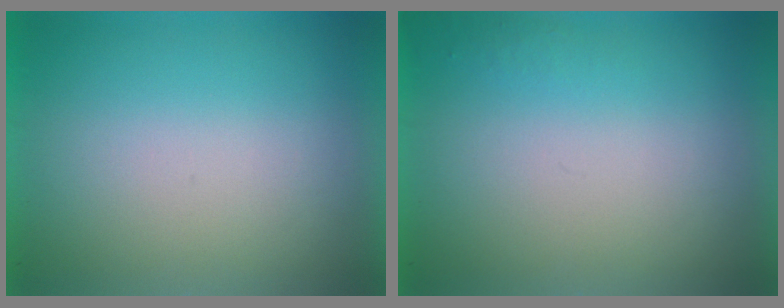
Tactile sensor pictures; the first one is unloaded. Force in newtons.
{"total": 1.0}